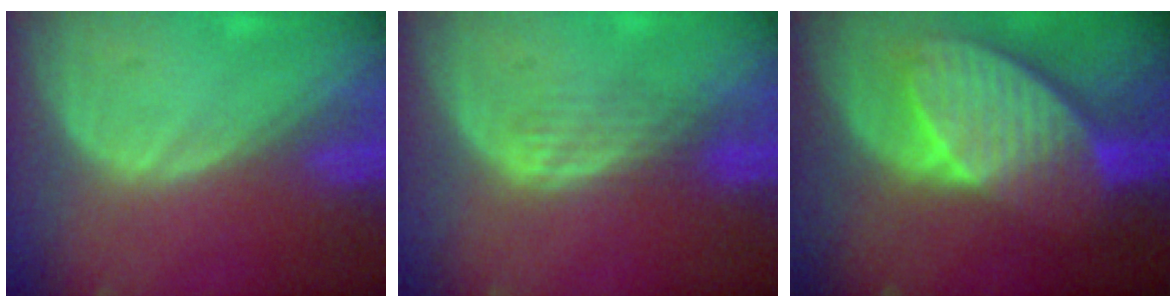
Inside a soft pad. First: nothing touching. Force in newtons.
{"total": 3.4, "press": 3.0, "slide": 1.6}
{"total": 10.2, "press": 8.8, "slide": 5.2}